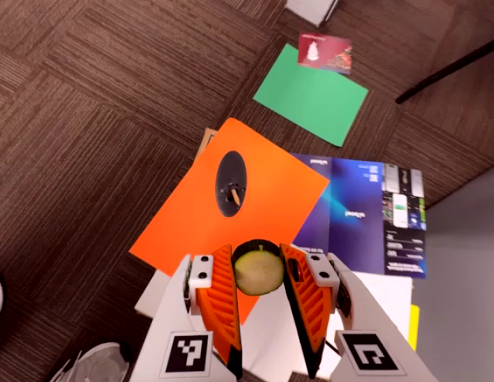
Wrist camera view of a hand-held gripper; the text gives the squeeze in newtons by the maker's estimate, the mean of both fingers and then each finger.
{"total": 8.7, "left": 8.8, "right": 8.7}